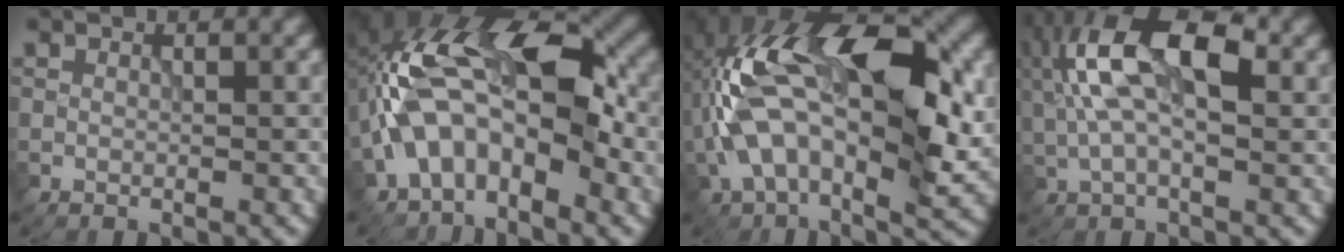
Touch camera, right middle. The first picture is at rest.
{"total": 11.0, "force": [-1.6, 5.7, 9.3], "torque": [-0.165, 0.028, -0.037]}
{"total": 14.3, "force": [0.8, 6.9, 12.5], "torque": [-0.215, 0.014, 0.002]}
{"total": 9.6, "force": [1.9, 4.4, 8.3], "torque": [-0.163, 0.016, 0.023]}